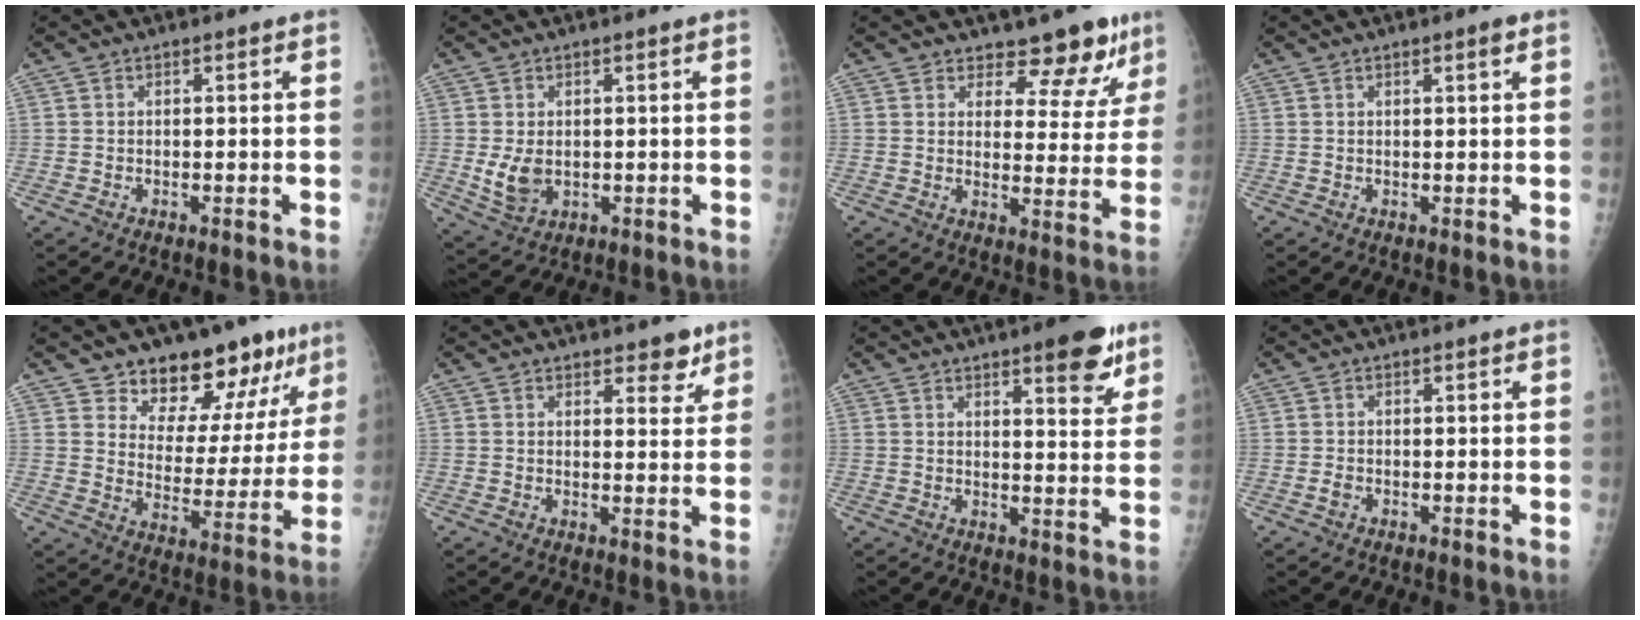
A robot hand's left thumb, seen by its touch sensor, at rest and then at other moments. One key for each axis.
{"total": 5.1, "fx": 0.1, "fy": 3.6, "fz": 3.6, "tx": -0.059, "ty": -0.012, "tz": 0.014}
{"total": 9.6, "fx": 7.9, "fy": 4.5, "fz": 3.1, "tx": -0.003, "ty": -0.060, "tz": 0.095}
{"total": 1.4, "fx": 0.8, "fy": 0.1, "fz": 1.1, "tx": -0.017, "ty": -0.004, "tz": 0.013}
{"total": 16.2, "fx": 11.6, "fy": 7.8, "fz": 8.3, "tx": -0.054, "ty": -0.077, "tz": 0.171}
{"total": 4.2, "fx": 3.1, "fy": 2.0, "fz": 2.0, "tx": 0.000, "ty": -0.019, "tz": 0.041}
{"total": 9.6, "fx": 5.9, "fy": 2.7, "fz": 7.0, "tx": -0.069, "ty": -0.030, "tz": 0.075}
{"total": 0.9, "fx": -0.3, "fy": 0.7, "fz": 0.6, "tx": -0.011, "ty": 0.000, "tz": -0.005}